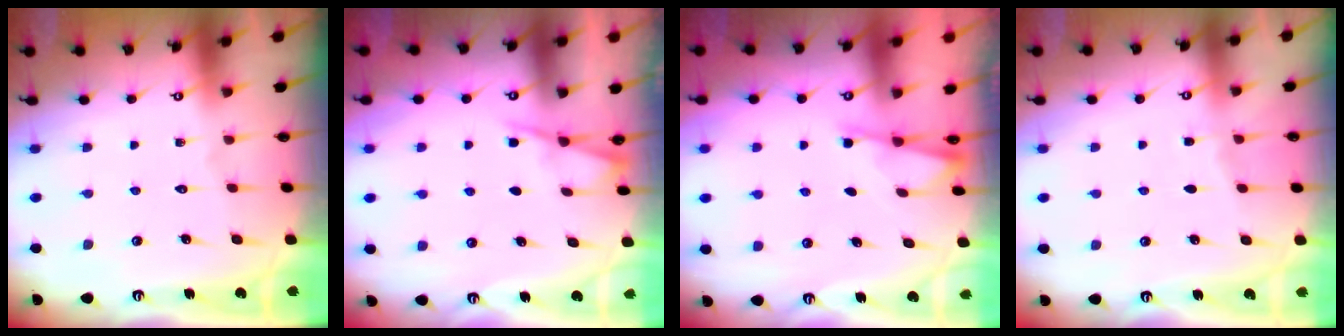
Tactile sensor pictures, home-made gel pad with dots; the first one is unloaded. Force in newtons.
{"total": 2.8, "press": 2.8, "slide": 0.3}
{"total": 1.2, "press": 1.2, "slide": 0.3}
{"total": 2.9, "press": 2.9, "slide": 0.4}